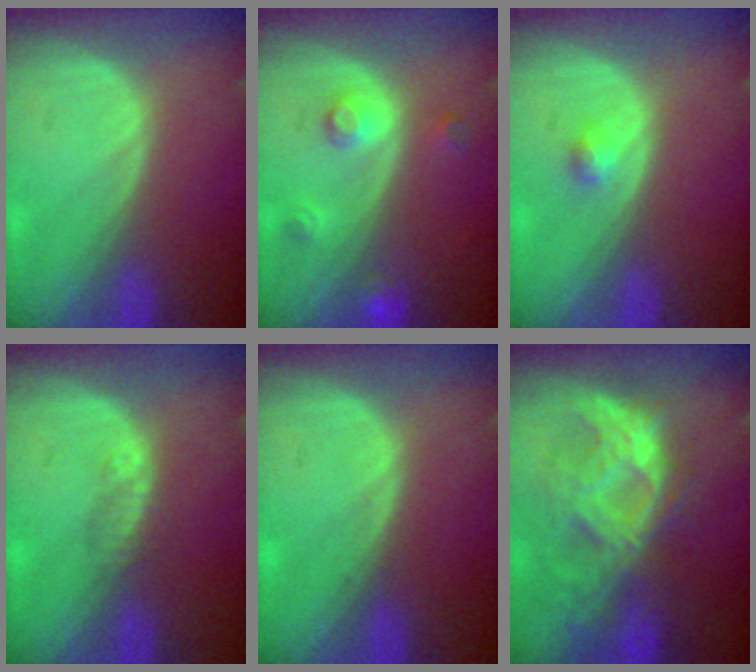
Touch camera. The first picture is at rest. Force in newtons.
{"total": 3.5, "press": 3.2, "slide": 1.5}
{"total": 1.7, "press": 1.4, "slide": 0.8}
{"total": 1.5, "press": 1.3, "slide": 0.9}
{"total": 0.5, "press": 0.1, "slide": 0.5}
{"total": 9.6, "press": 8.9, "slide": 3.8}